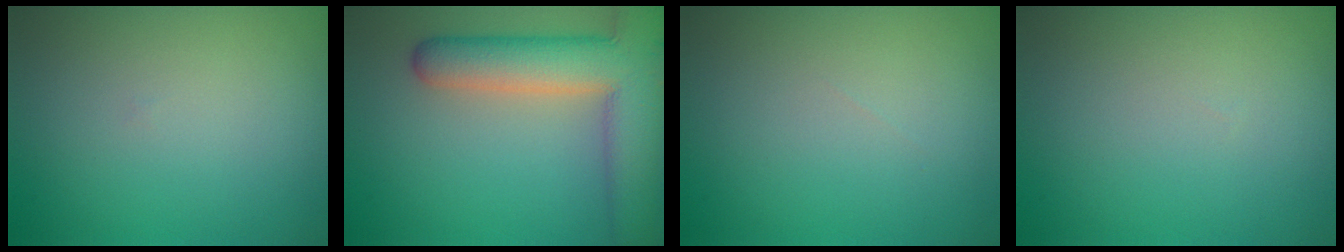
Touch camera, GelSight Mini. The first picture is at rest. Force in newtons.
{"total": 9.1, "press": 9.0, "slide": 0.5}
{"total": 0.0}
{"total": 0.0}